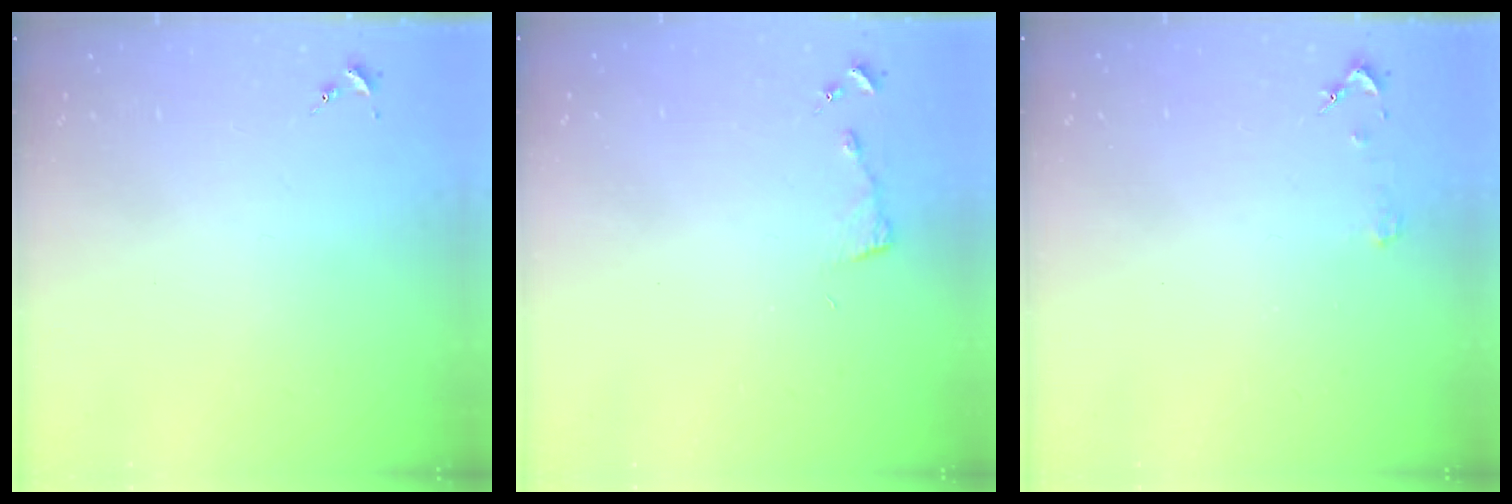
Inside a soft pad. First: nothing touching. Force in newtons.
{"total": 2.9, "press": 2.9, "slide": 0.4}
{"total": 2.3, "press": 2.3, "slide": 0.2}